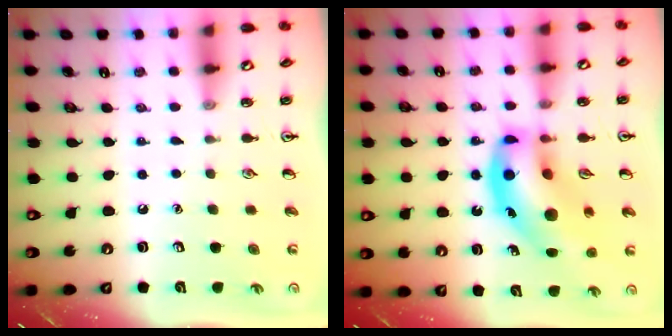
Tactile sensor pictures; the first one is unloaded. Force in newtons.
{"total": 19.0, "press": 18.6, "slide": 3.6}